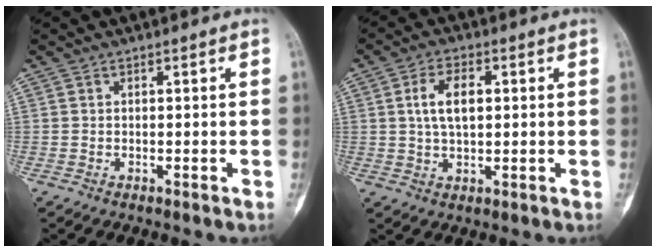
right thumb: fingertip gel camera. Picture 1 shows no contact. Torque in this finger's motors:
{"motor_torque": [0.62, 0.66, 0.48, -0.46, 0.30]}